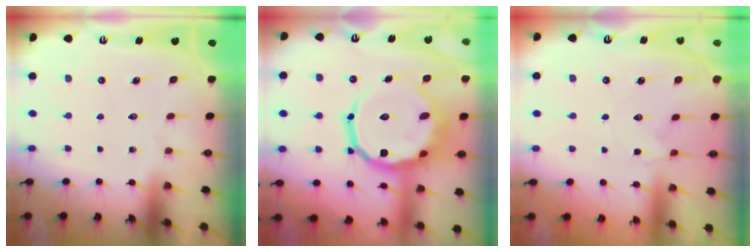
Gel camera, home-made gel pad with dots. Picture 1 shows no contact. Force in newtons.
{"total": 17.0, "press": 16.7, "slide": 3.1}
{"total": 1.6, "press": 1.6, "slide": 0.3}